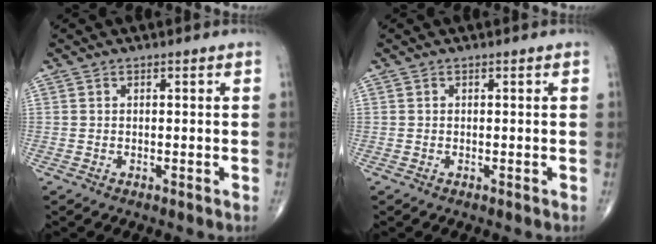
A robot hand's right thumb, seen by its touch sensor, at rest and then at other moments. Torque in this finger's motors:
{"motor_torque": [-0.05, 0.19, 0.23, 0.17, -0.01]}